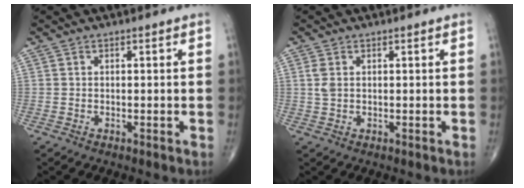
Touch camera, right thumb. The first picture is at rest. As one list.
[{"total": 2.2, "force": [0.5, 1.4, 1.7], "torque": [-0.042, 0.003, 0.012]}]